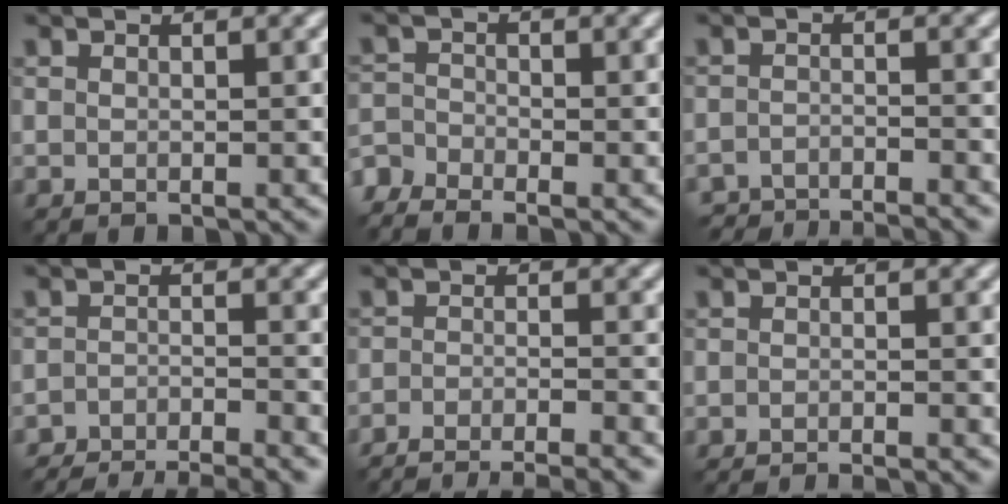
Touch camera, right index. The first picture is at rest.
{"total": 3.3, "force": [-3.0, 0.8, 0.9], "torque": [-0.028, -0.013, -0.058]}
{"total": 4.8, "force": [-4.8, 0.2, 0.4], "torque": [-0.005, -0.008, -0.075]}
{"total": 7.9, "force": [-7.4, 1.2, 2.3], "torque": [-0.036, -0.017, -0.115]}
{"total": 8.9, "force": [-8.1, 1.9, 3.1], "torque": [-0.032, -0.008, -0.110]}
{"total": 3.2, "force": [-3.0, 0.2, 1.2], "torque": [-0.013, 0.002, -0.042]}